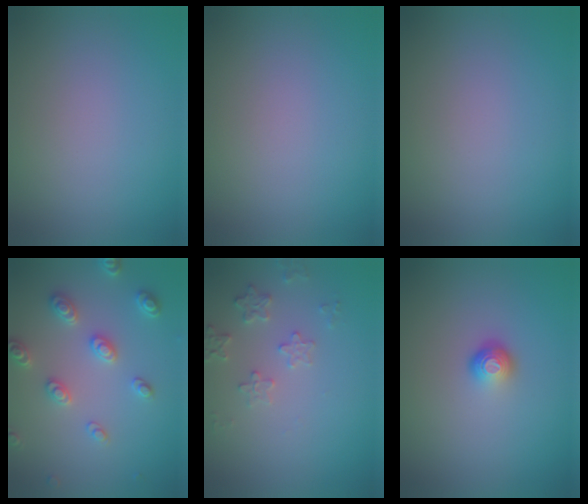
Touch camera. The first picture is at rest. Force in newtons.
{"total": 0.0}
{"total": 0.0}
{"total": 3.2, "press": 3.0, "slide": 0.9}
{"total": 2.2, "press": 2.1, "slide": 0.4}
{"total": 1.8, "press": 1.2, "slide": 1.3}